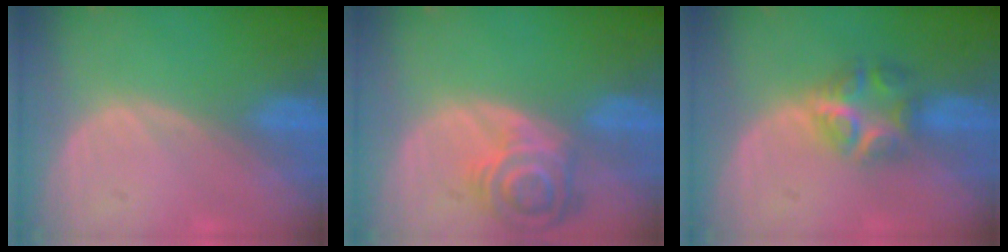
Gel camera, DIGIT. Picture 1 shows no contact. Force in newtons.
{"total": 7.4, "press": 6.6, "slide": 3.4}
{"total": 5.8, "press": 5.6, "slide": 1.5}